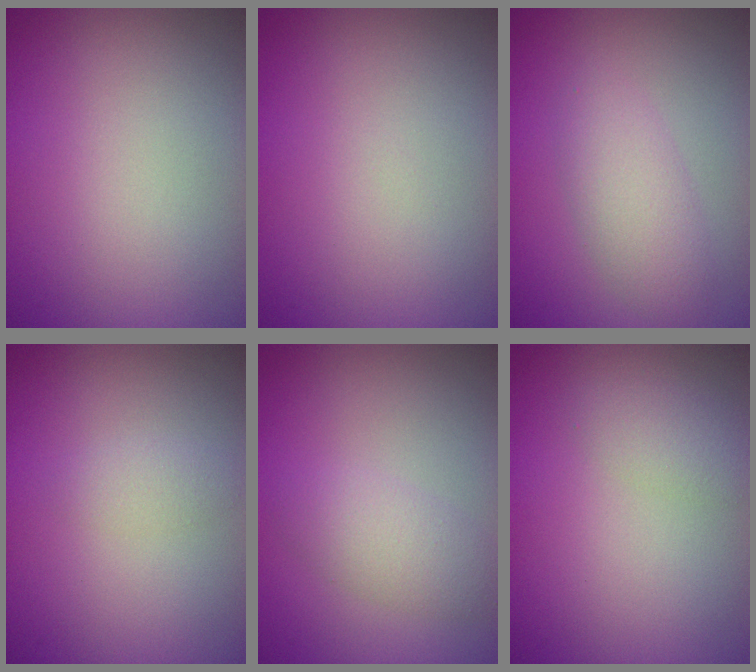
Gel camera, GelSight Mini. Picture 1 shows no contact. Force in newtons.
{"total": 0.0}
{"total": 2.8, "press": 2.8, "slide": 0.1}
{"total": 1.1, "press": 1.1, "slide": 0.0}
{"total": 2.5, "press": 2.5, "slide": 0.0}
{"total": 1.5, "press": 1.5, "slide": 0.0}